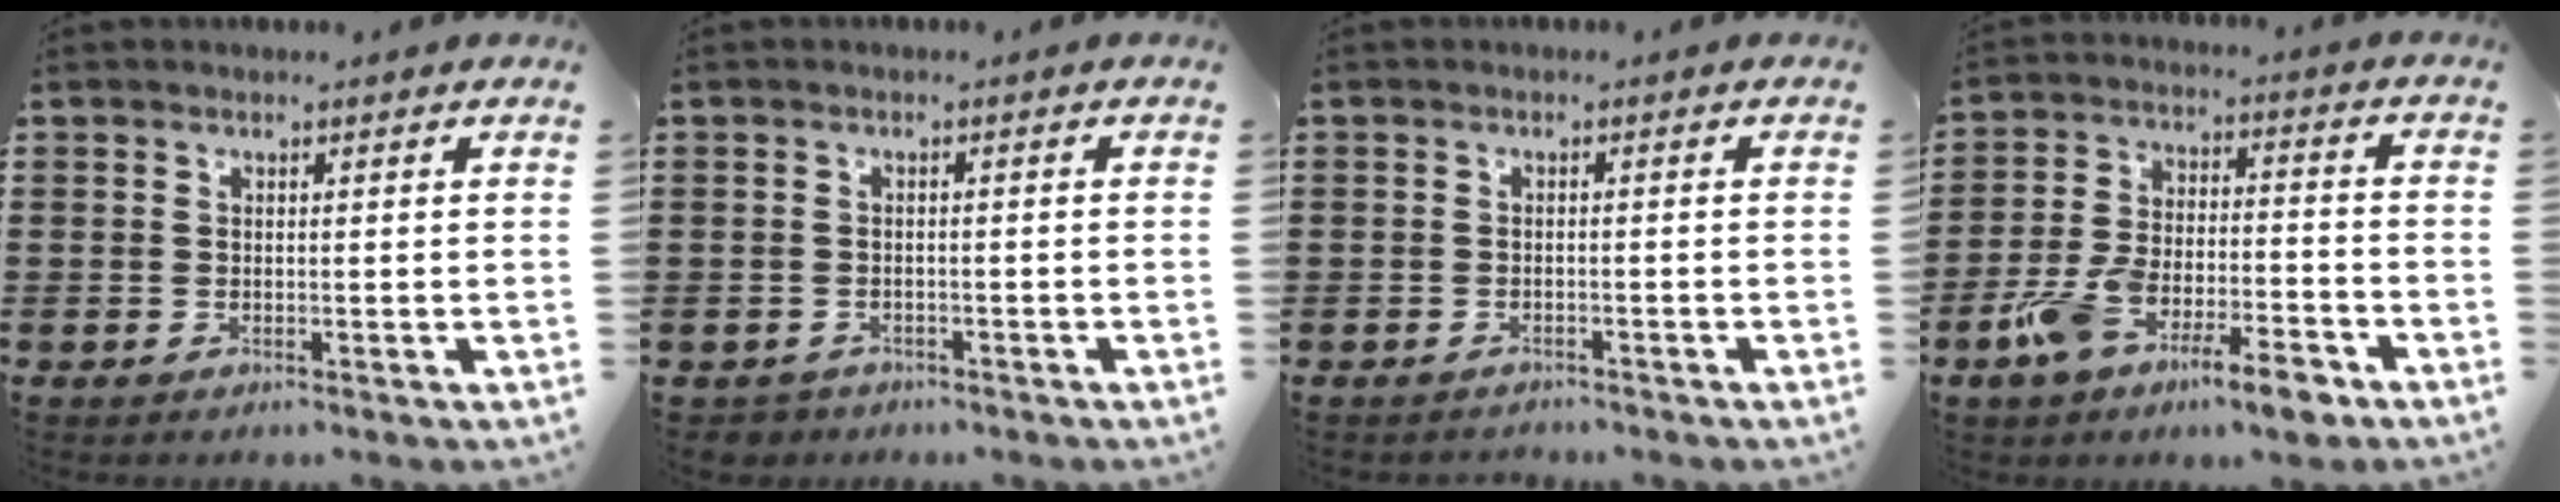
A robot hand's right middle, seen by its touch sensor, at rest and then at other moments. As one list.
[{"total": 1.2, "force": [-1.1, 0.6, -0.1], "torque": [-0.003, 0.003, -0.025]}, {"total": 1.2, "force": [-1.1, 0.3, -0.2], "torque": [0.000, 0.003, -0.026]}, {"total": 10.1, "force": [-7.1, 3.2, 6.4], "torque": [-0.130, 0.013, -0.136]}]